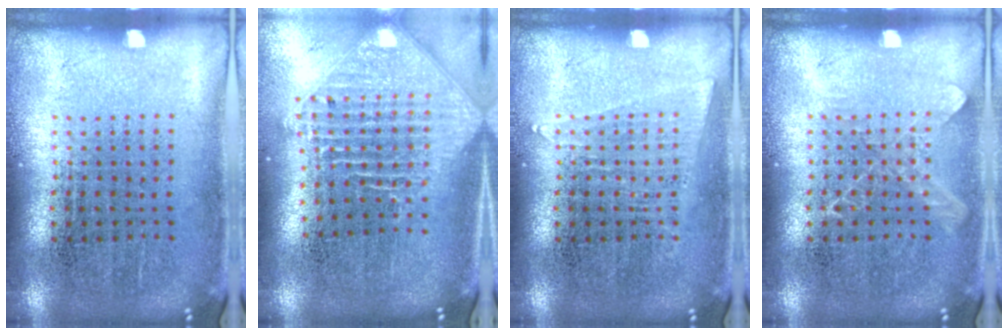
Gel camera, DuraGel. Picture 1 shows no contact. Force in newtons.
{"total": 2.5, "press": 1.9, "slide": 1.7}
{"total": 1.0, "press": 1.0, "slide": 0.1}
{"total": 1.0, "press": 1.0, "slide": 0.3}